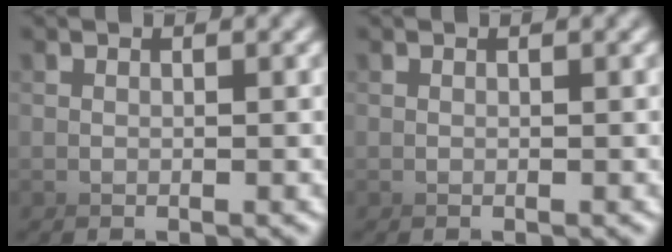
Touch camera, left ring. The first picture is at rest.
{"total": 0.0}